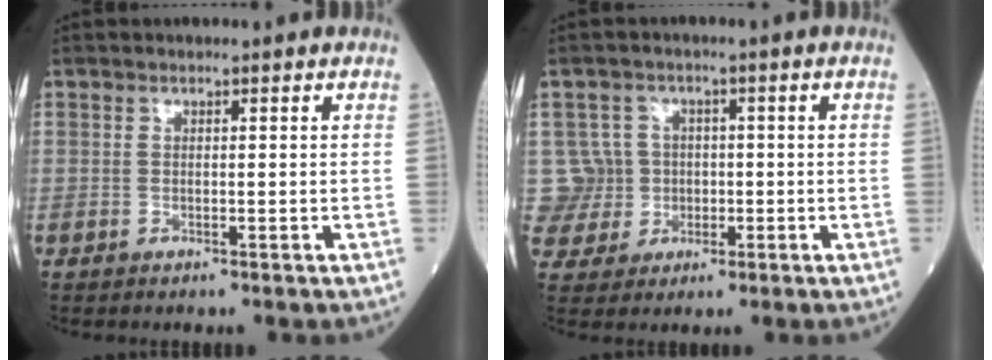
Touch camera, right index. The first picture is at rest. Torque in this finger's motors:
{"motor_torque": [-0.04, -0.08, -0.13, -0.05]}